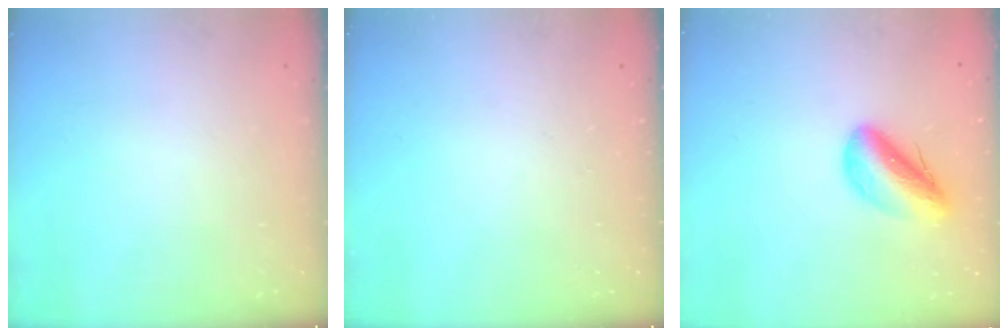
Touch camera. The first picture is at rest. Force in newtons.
{"total": 0.0}
{"total": 9.9, "press": 9.4, "slide": 3.0}